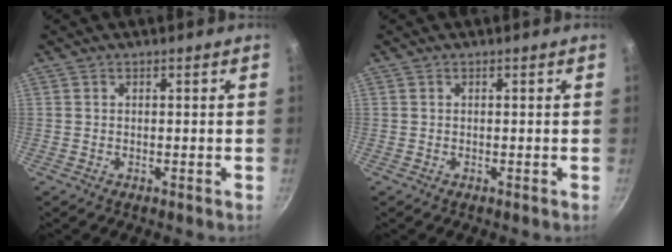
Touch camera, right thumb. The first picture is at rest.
{"total": 0.0}